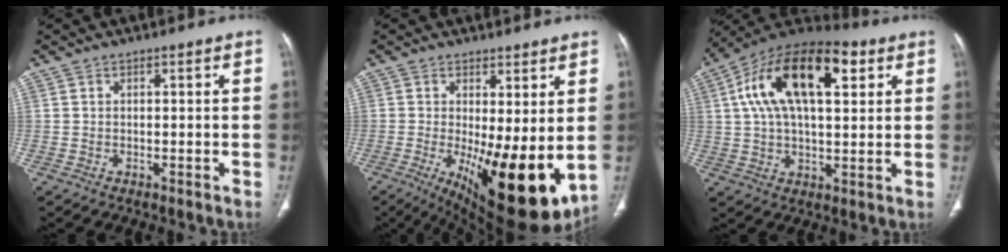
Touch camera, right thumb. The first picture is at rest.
{"total": 17.3, "force": [-2.0, 5.9, 16.1], "torque": [-0.228, -0.038, -0.006]}
{"total": 21.0, "force": [6.6, 10.0, 17.2], "torque": [-0.292, 0.019, 0.104]}